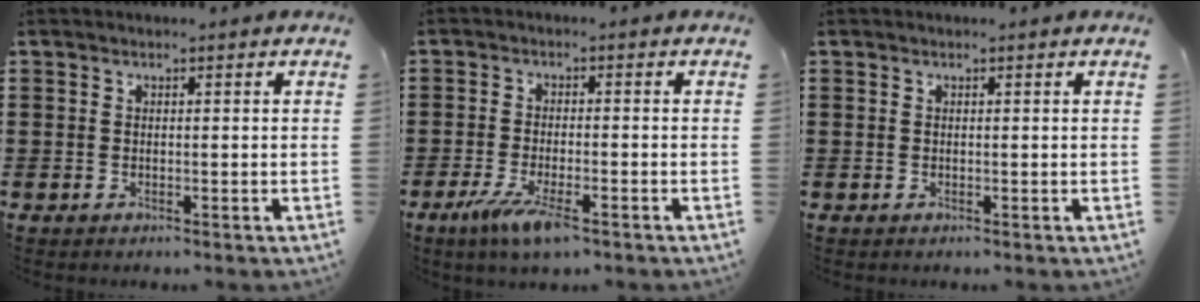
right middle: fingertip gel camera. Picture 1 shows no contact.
{"total": 6.0, "force": [-3.4, 1.1, 4.8], "torque": [-0.109, -0.020, -0.063]}
{"total": 0.0}